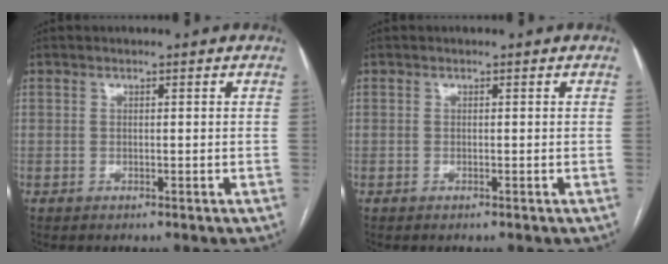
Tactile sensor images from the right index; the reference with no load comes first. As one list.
[{"total": 0.0}]